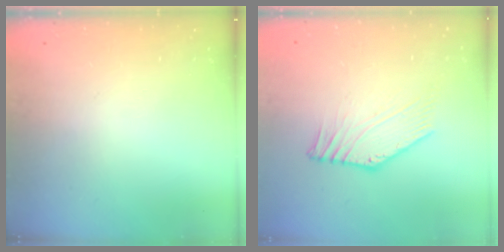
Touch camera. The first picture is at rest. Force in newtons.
{"total": 0.6, "press": 0.2, "slide": 0.6}